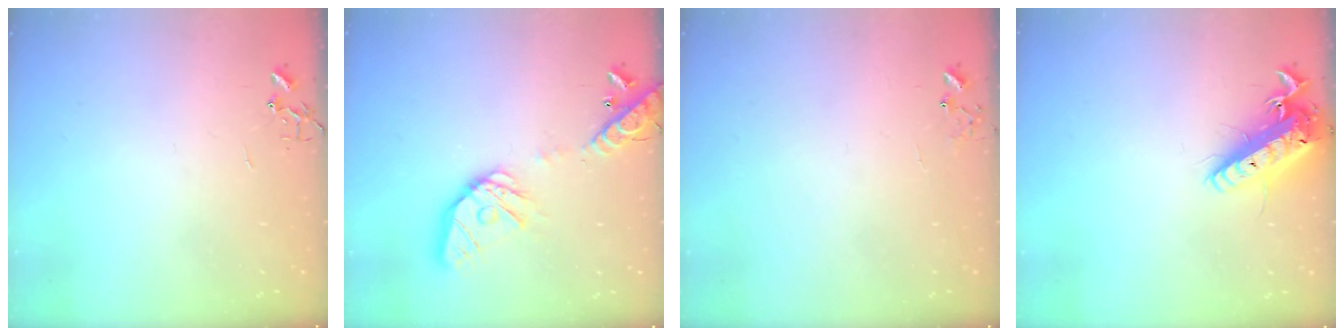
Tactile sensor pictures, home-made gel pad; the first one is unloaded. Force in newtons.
{"total": 16.7, "press": 16.5, "slide": 2.5}
{"total": 6.5, "press": 6.5, "slide": 0.5}
{"total": 16.1, "press": 15.8, "slide": 3.2}